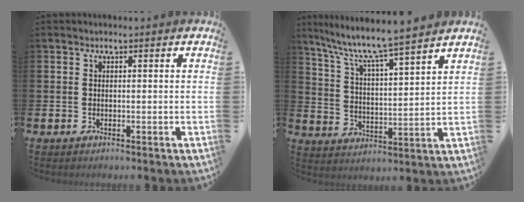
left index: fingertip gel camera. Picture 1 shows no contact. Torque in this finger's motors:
{"motor_torque": [0.42, -0.93, 0.83, 0.21]}